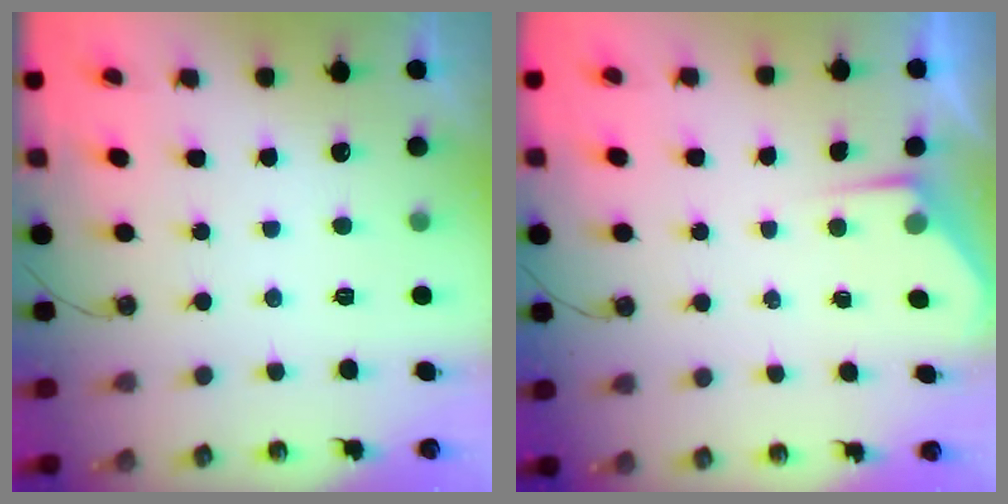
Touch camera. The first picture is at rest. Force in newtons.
{"total": 3.6, "press": 3.6, "slide": 0.5}